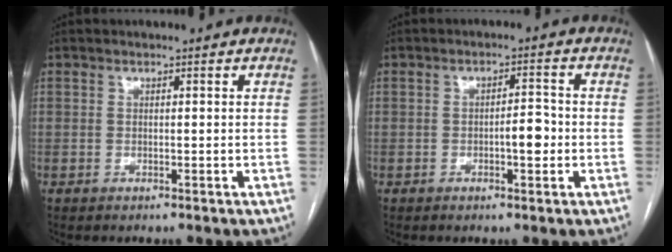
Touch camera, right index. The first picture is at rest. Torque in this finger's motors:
{"motor_torque": [0.43, -0.18, 0.20, 0.06]}